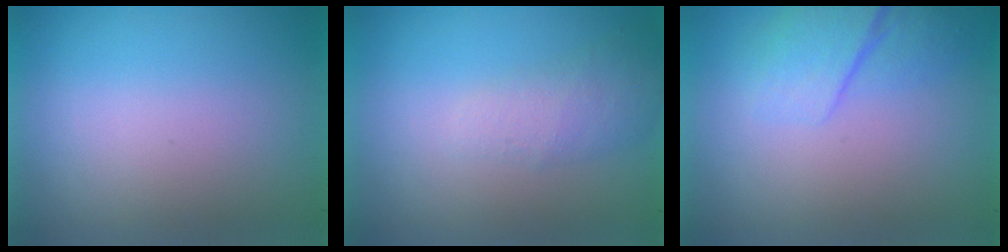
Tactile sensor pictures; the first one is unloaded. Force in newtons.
{"total": 2.2}
{"total": 2.6}